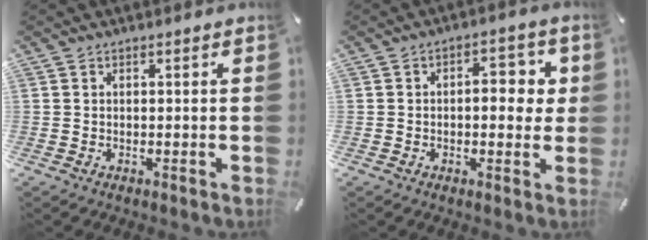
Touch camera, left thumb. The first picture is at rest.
{"total": 7.5, "force": [0.7, 4.1, 6.2], "torque": [-0.071, -0.002, 0.000]}